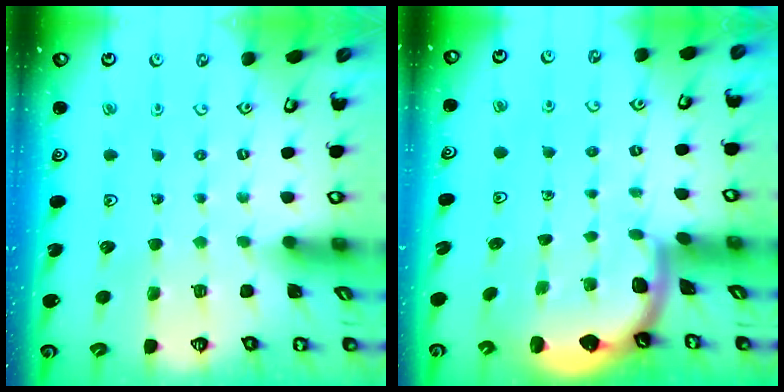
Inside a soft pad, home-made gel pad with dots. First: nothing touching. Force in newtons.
{"total": 1.6, "press": 1.6, "slide": 0.1}